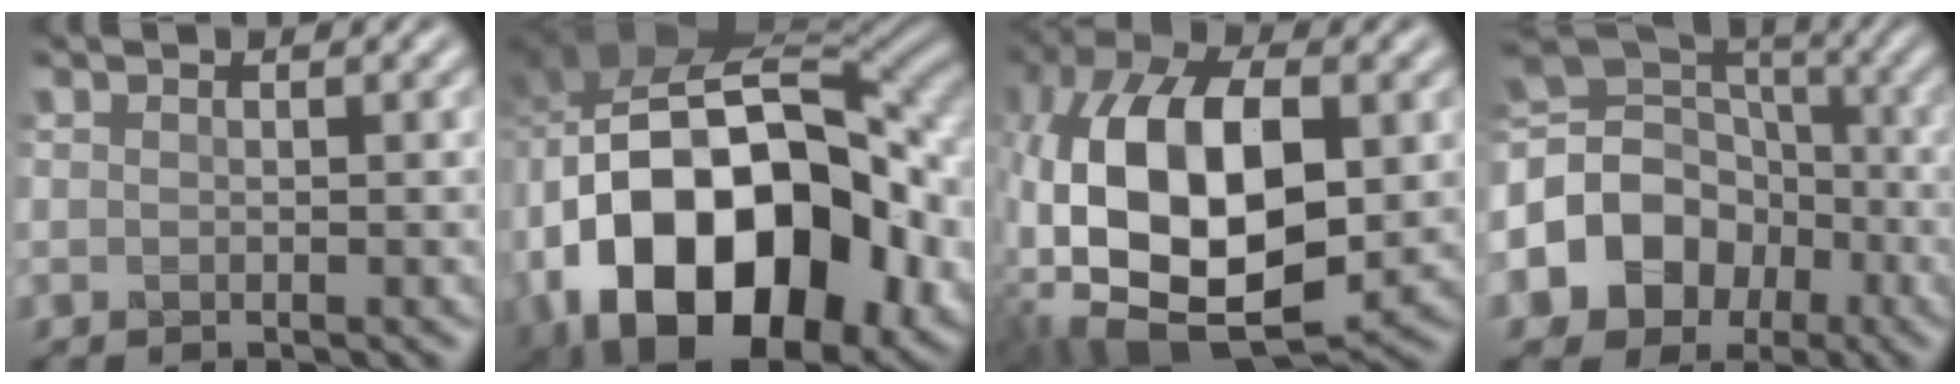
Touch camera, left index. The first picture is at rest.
{"total": 18.3, "force": [-4.5, 12.0, 13.0], "torque": [-0.222, -0.024, -0.055]}
{"total": 16.5, "force": [-1.4, 9.1, 13.7], "torque": [-0.273, -0.009, -0.017]}
{"total": 10.3, "force": [-2.9, 8.7, 4.5], "torque": [-0.097, 0.005, -0.073]}